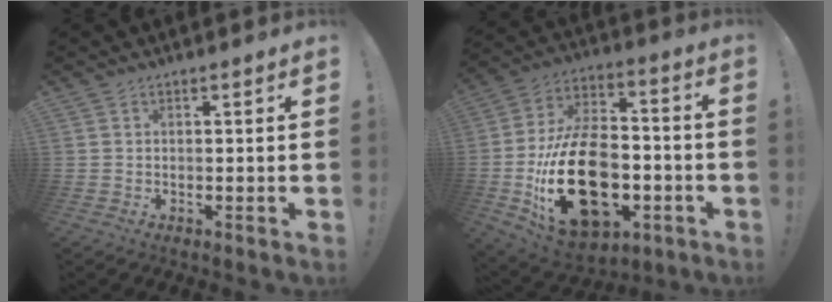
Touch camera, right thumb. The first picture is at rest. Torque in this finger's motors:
{"motor_torque": [1.77, 1.96, 1.69, -1.08, 0.35]}